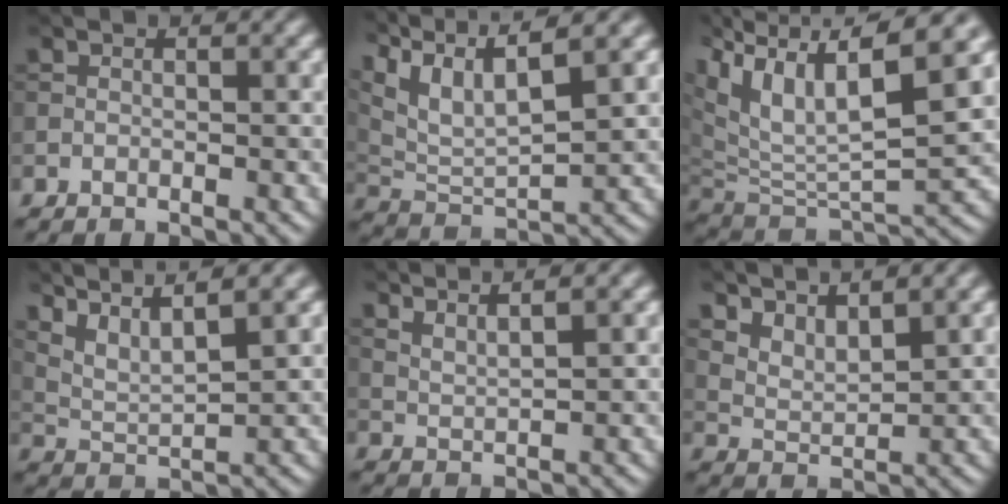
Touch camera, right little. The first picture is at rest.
{"total": 8.3, "force": [5.4, 2.4, 5.9], "torque": [-0.129, 0.013, 0.100]}
{"total": 12.1, "force": [5.8, 4.7, 9.5], "torque": [-0.198, 0.017, 0.108]}
{"total": 6.7, "force": [5.1, 1.5, 4.0], "torque": [-0.084, 0.019, 0.079]}
{"total": 4.3, "force": [3.6, 0.9, 2.4], "torque": [-0.027, 0.014, 0.044]}
{"total": 4.6, "force": [3.9, 1.2, 2.2], "torque": [-0.046, 0.001, 0.066]}